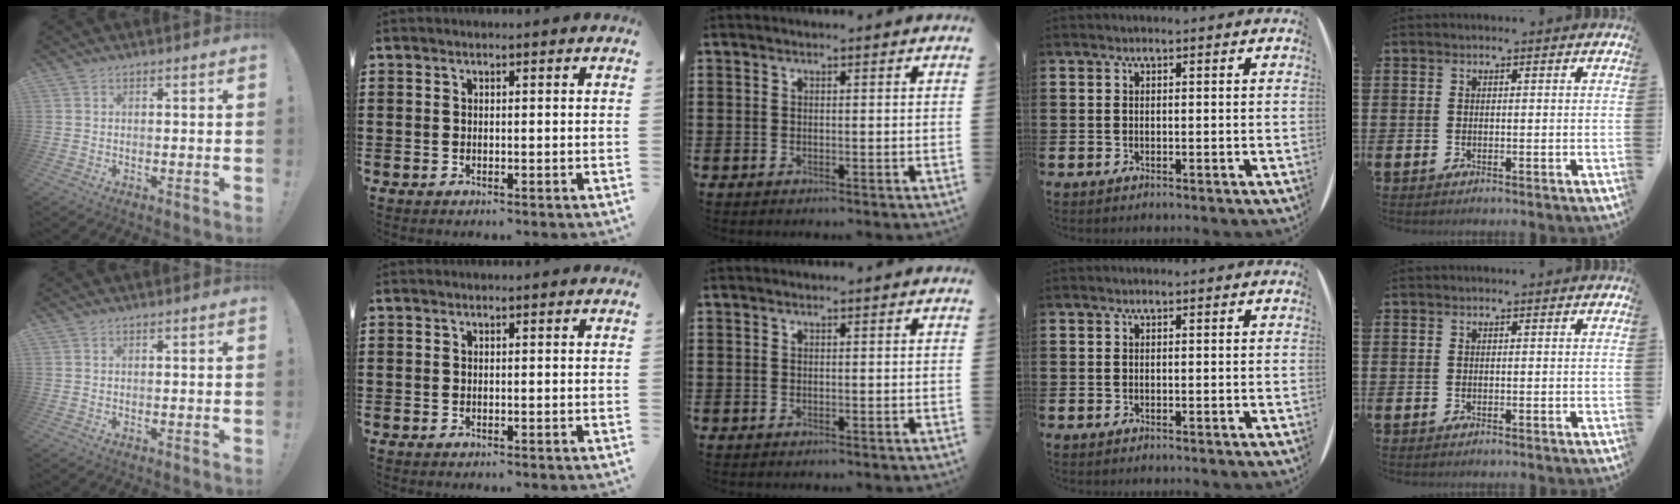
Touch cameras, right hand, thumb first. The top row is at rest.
{}